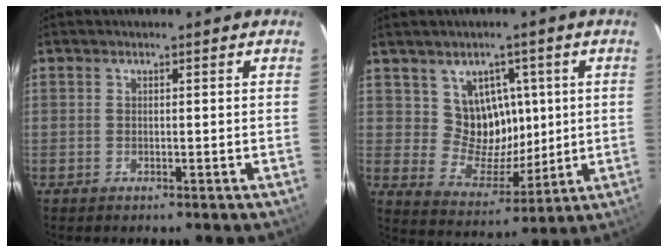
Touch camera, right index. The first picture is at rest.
{"total": 9.5, "force": [2.8, 8.3, 3.7], "torque": [-0.063, 0.004, 0.063]}